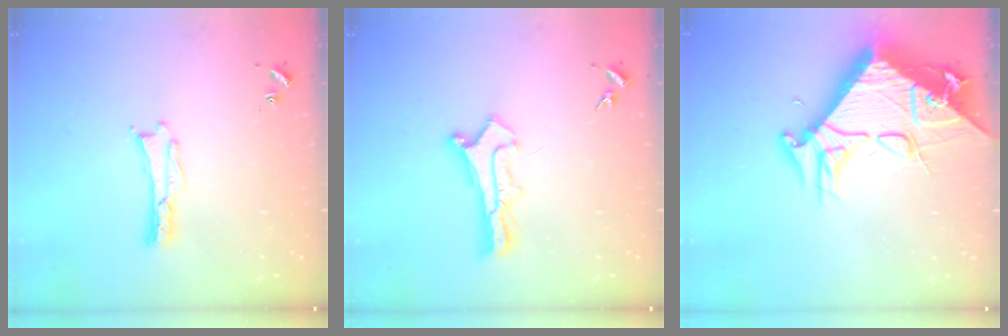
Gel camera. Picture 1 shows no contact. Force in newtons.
{"total": 1.1, "press": 1.1, "slide": 0.1}
{"total": 17.0, "press": 16.9, "slide": 1.6}